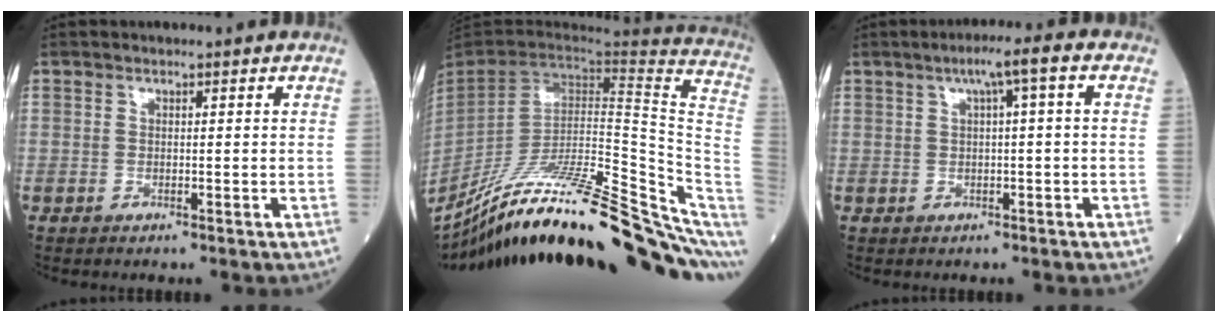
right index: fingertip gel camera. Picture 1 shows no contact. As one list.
[{"total": 32.5, "force": [-24.9, 3.8, 20.5], "torque": [-0.222, -0.029, -0.372]}, {"total": 4.6, "force": [1.5, 0.0, 4.3], "torque": [-0.071, 0.018, 0.022]}]